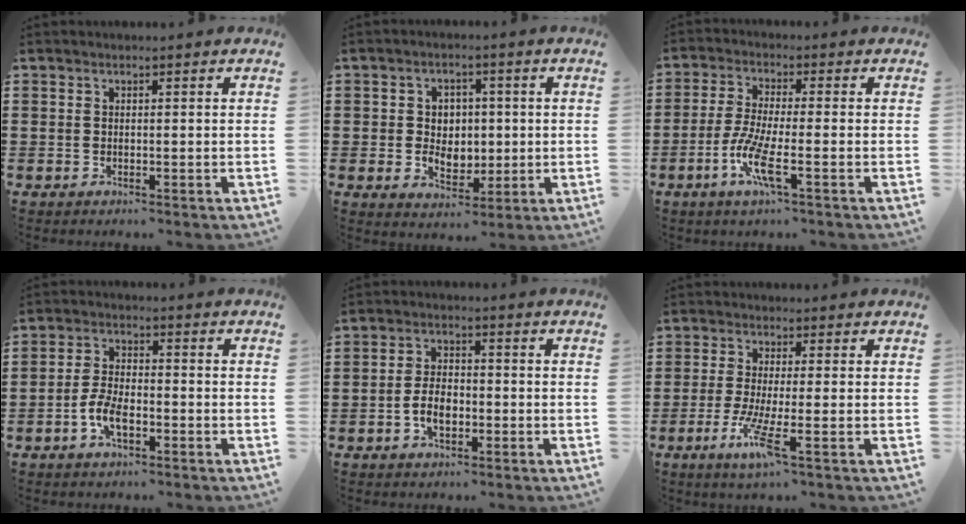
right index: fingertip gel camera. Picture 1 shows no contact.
{"total": 4.5, "force": [0.2, 4.2, 1.7], "torque": [-0.032, 0.008, -0.004]}
{"total": 6.8, "force": [-2.7, 1.1, 6.1], "torque": [-0.142, -0.016, -0.057]}
{"total": 4.8, "force": [-1.9, 2.3, 3.8], "torque": [-0.092, -0.001, -0.042]}
{"total": 4.6, "force": [-1.5, 2.3, 3.6], "torque": [-0.088, -0.005, -0.032]}
{"total": 6.1, "force": [-2.2, 0.3, 5.6], "torque": [-0.129, -0.025, -0.044]}